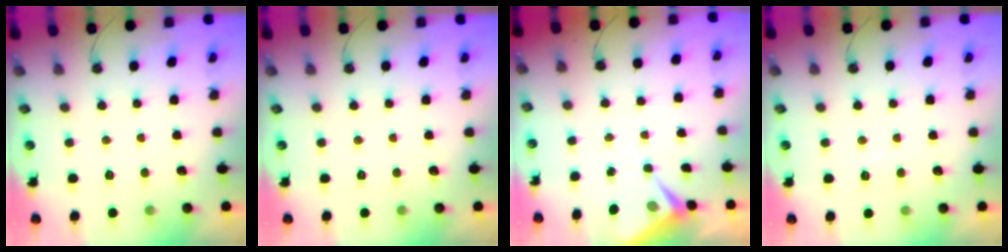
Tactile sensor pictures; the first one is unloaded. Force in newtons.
{"total": 0.0}
{"total": 6.0, "press": 6.0, "slide": 0.7}
{"total": 3.3, "press": 3.3, "slide": 0.6}